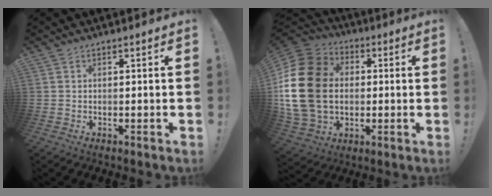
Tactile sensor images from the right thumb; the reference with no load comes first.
{"total": 23.0, "force": [1.1, 17.2, 15.2], "torque": [-0.292, 0.014, 0.027]}